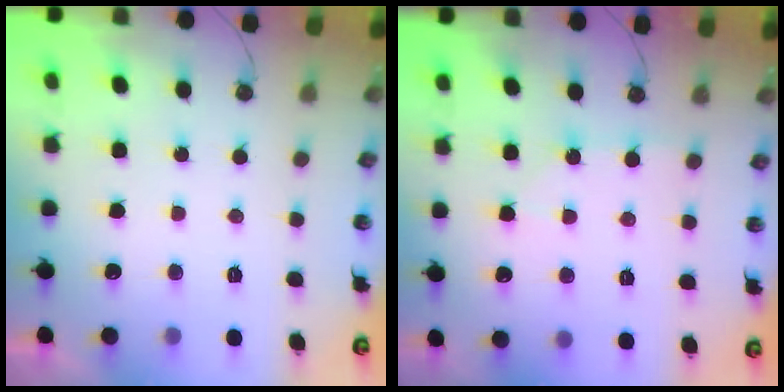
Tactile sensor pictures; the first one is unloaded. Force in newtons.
{"total": 3.9, "press": 3.9, "slide": 0.5}